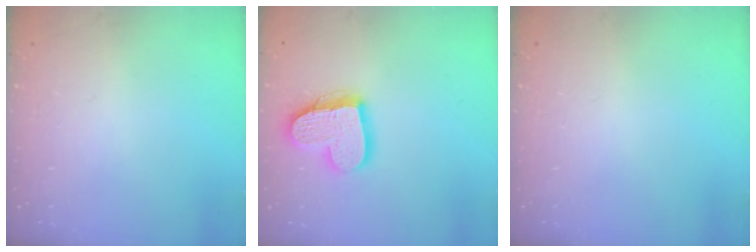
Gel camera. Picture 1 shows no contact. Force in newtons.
{"total": 16.4, "press": 16.4, "slide": 1.5}
{"total": 0.0}